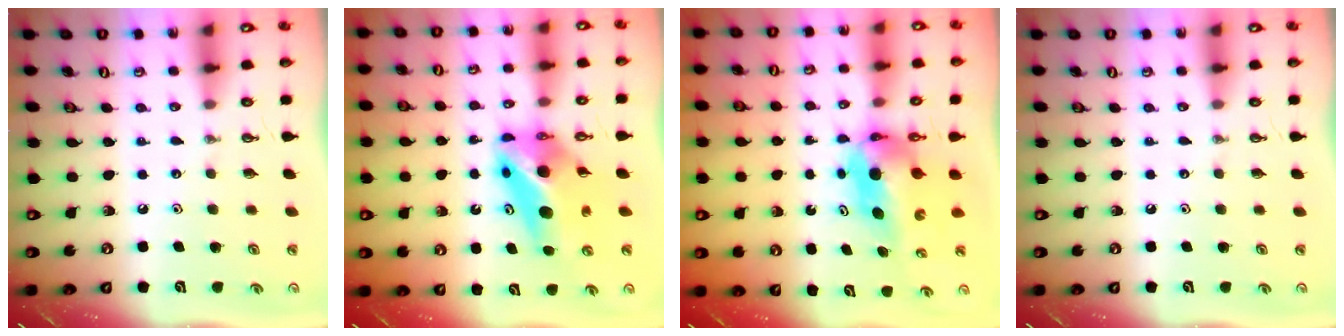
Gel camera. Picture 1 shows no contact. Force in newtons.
{"total": 9.7, "press": 9.4, "slide": 2.3}
{"total": 5.6, "press": 5.6, "slide": 0.3}
{"total": 0.0}